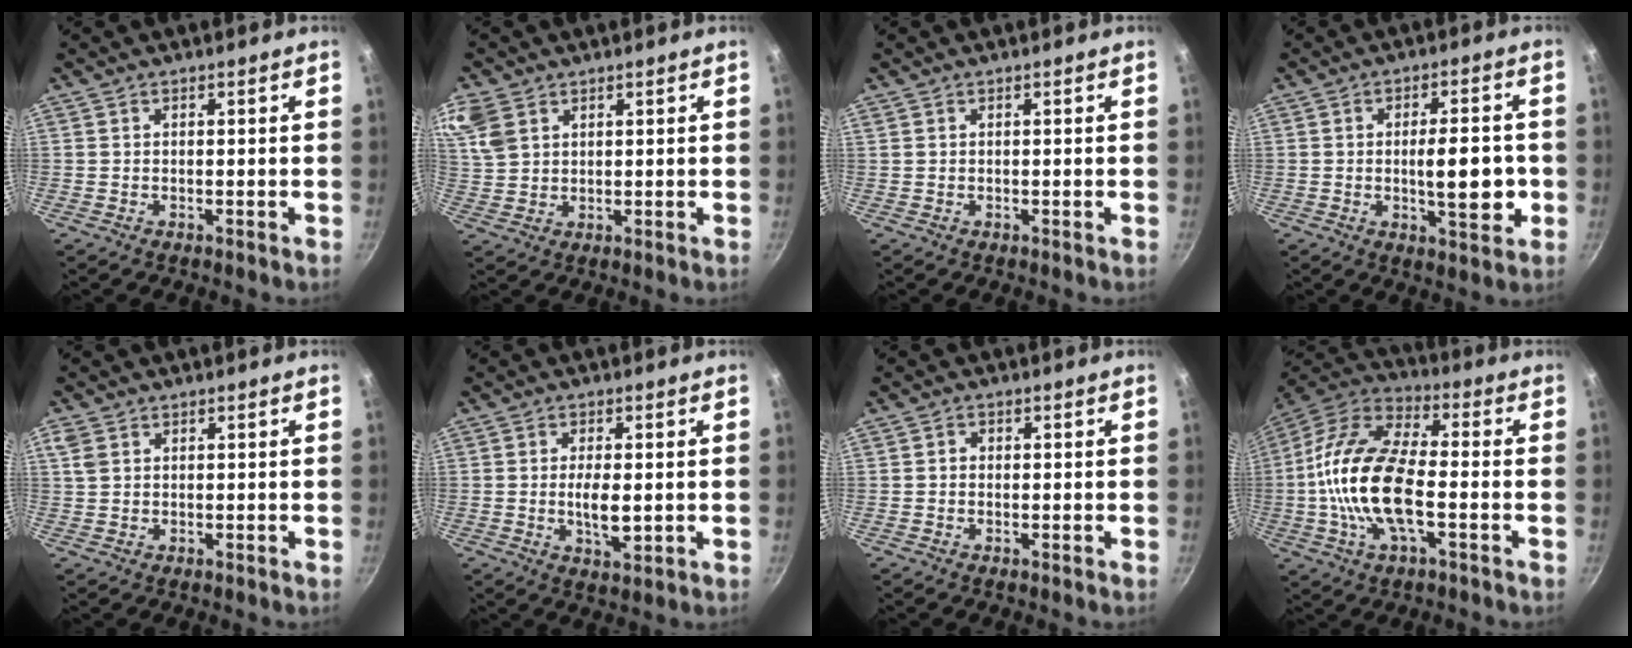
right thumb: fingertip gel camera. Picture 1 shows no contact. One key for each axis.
{"total": 9.1, "fx": 4.6, "fy": 6.3, "fz": 4.6, "tx": -0.097, "ty": 0.001, "tz": 0.099}
{"total": 0.0}
{"total": 10.2, "fx": -1.3, "fy": 3.8, "fz": 9.4, "tx": -0.116, "ty": 0.003, "tz": -0.017}
{"total": 2.9, "fx": 1.2, "fy": 2.1, "fz": 1.6, "tx": -0.030, "ty": 0.000, "tz": 0.026}
{"total": 5.5, "fx": -0.3, "fy": 2.3, "fz": 5.0, "tx": -0.091, "ty": -0.006, "tz": -0.004}
{"total": 1.3, "fx": 0.0, "fy": 1.1, "fz": 0.6, "tx": -0.008, "ty": 0.004, "tz": -0.002}
{"total": 19.2, "fx": -2.8, "fy": 8.7, "fz": 16.9, "tx": -0.317, "ty": 0.036, "tz": -0.071}